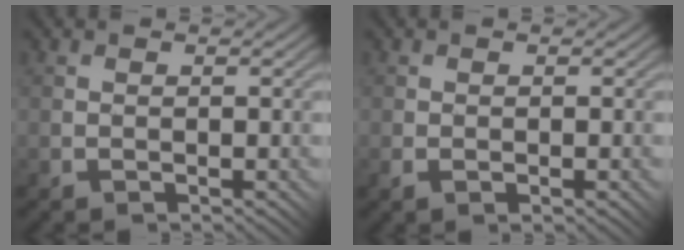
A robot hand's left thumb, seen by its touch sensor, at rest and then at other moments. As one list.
[{"total": 1.6, "force": [-0.6, 0.6, 1.3], "torque": [-0.022, -0.003, -0.007]}]